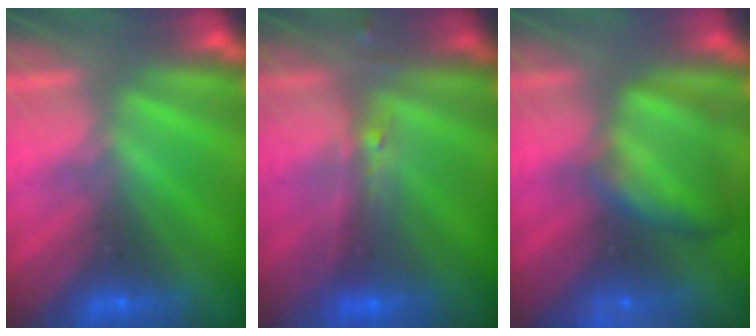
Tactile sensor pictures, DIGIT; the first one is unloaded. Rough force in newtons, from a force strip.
{"total": 2.4}
{"total": 9.5}